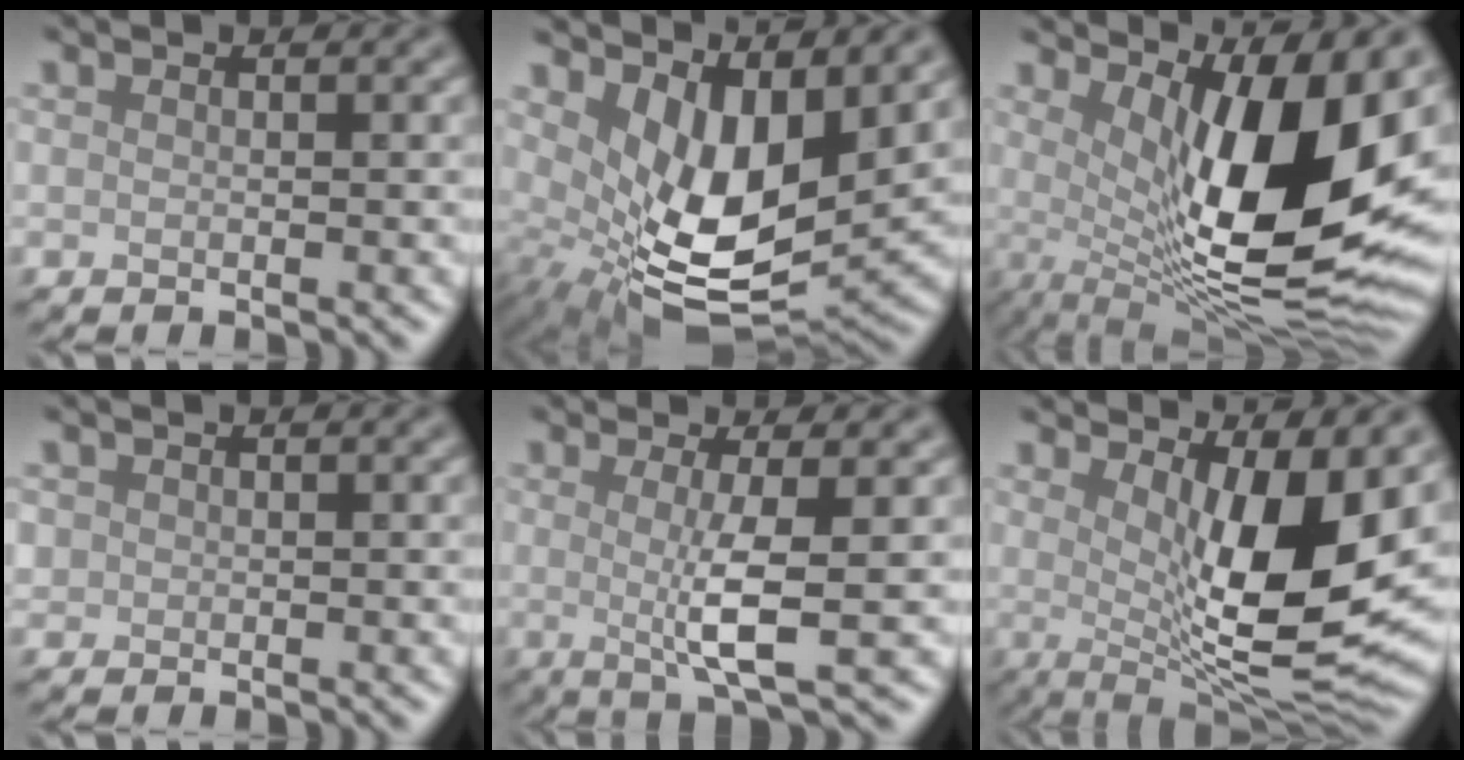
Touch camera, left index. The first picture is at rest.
{"total": 9.4, "force": [1.6, 4.6, 8.0], "torque": [-0.155, -0.027, 0.039]}
{"total": 13.3, "force": [2.7, 4.1, 12.4], "torque": [-0.173, -0.022, 0.050]}
{"total": 0.8, "force": [0.2, 0.7, 0.1], "torque": [0.006, -0.002, 0.002]}
{"total": 4.2, "force": [0.2, 0.6, 4.2], "torque": [-0.076, -0.009, 0.002]}
{"total": 11.1, "force": [2.1, 3.2, 10.5], "torque": [-0.151, -0.019, 0.038]}